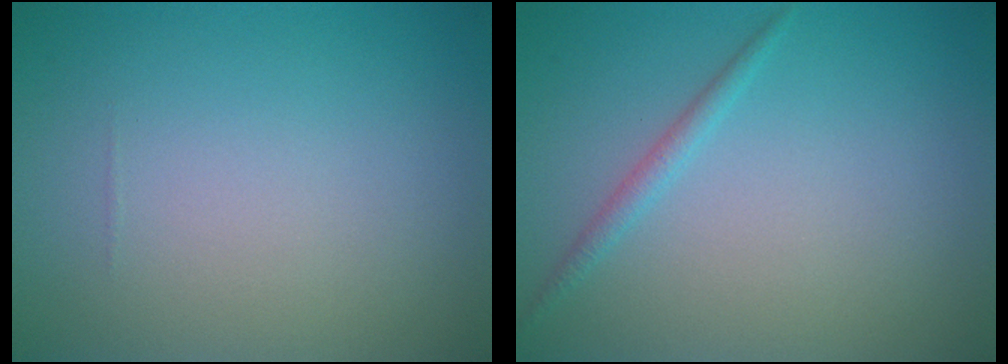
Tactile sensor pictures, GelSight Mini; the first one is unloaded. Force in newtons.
{"total": 1.2, "press": 1.2, "slide": 0.0}